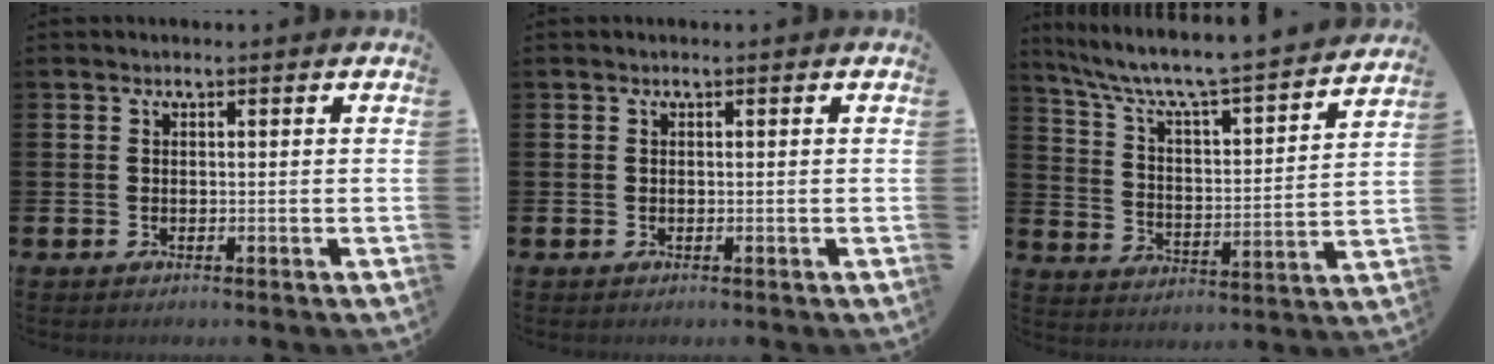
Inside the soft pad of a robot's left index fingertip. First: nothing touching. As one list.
[{"total": 0.0}, {"total": 7.2, "force": [6.5, 0.6, 3.1], "torque": [-0.091, -0.053, 0.104]}]